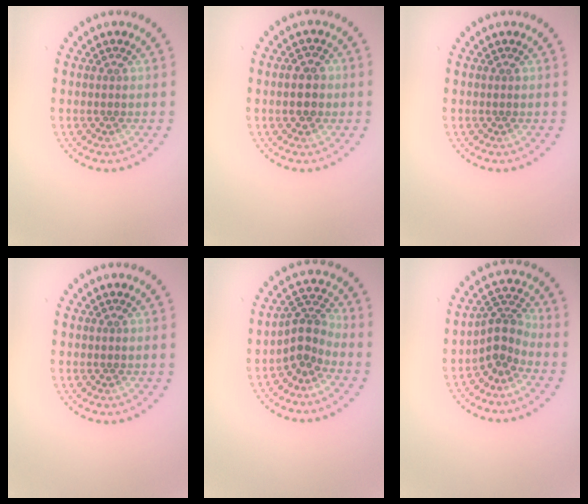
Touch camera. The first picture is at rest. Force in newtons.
{"total": 2.3, "press": 2.3, "slide": 0.2}
{"total": 0.0}
{"total": 0.0}
{"total": 2.9, "press": 2.0, "slide": 2.1}
{"total": 2.9, "press": 2.0, "slide": 2.0}